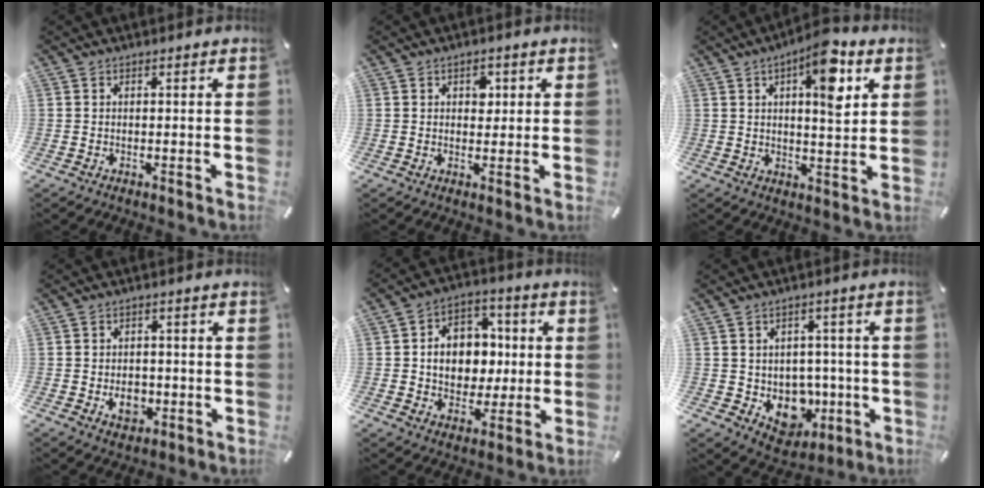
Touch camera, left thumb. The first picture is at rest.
{"total": 3.2, "force": [0.9, 2.4, 1.9], "torque": [-0.002, -0.007, 0.004]}
{"total": 10.9, "force": [4.9, 3.9, 8.9], "torque": [-0.122, -0.021, 0.075]}
{"total": 5.4, "force": [-1.2, 4.2, 3.1], "torque": [-0.044, -0.001, -0.021]}
{"total": 11.2, "force": [0.0, 9.7, 5.7], "torque": [-0.090, 0.012, 0.005]}
{"total": 9.4, "force": [-0.8, 8.7, 3.7], "torque": [-0.045, -0.009, 0.001]}